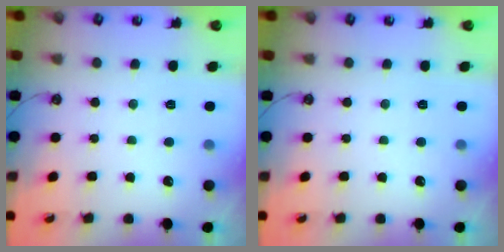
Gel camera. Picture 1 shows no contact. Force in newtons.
{"total": 0.0}